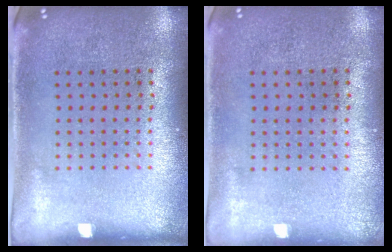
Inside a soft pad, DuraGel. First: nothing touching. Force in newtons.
{"total": 0.0}